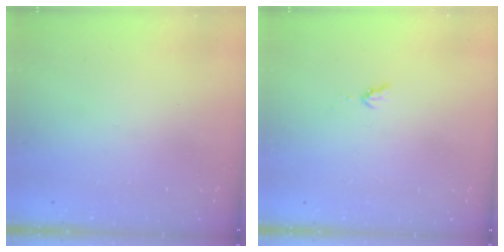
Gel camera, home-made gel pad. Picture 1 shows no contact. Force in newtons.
{"total": 2.8, "press": 2.8, "slide": 0.4}